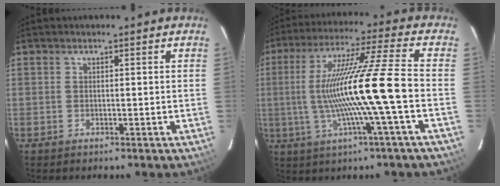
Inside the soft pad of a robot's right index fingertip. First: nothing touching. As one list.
[{"total": 15.0, "force": [-2.8, -2.5, 14.6], "torque": [-0.265, -0.006, -0.043]}]